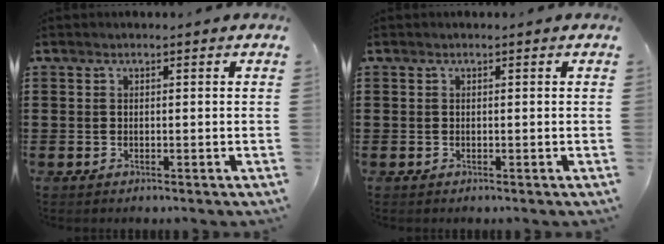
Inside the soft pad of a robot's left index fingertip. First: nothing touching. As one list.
[{"total": 0.0}]